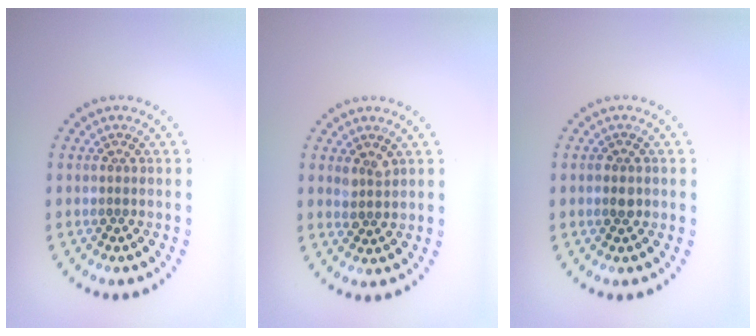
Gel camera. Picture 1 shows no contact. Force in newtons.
{"total": 1.4, "press": 1.2, "slide": 0.7}
{"total": 1.1, "press": 1.0, "slide": 0.4}